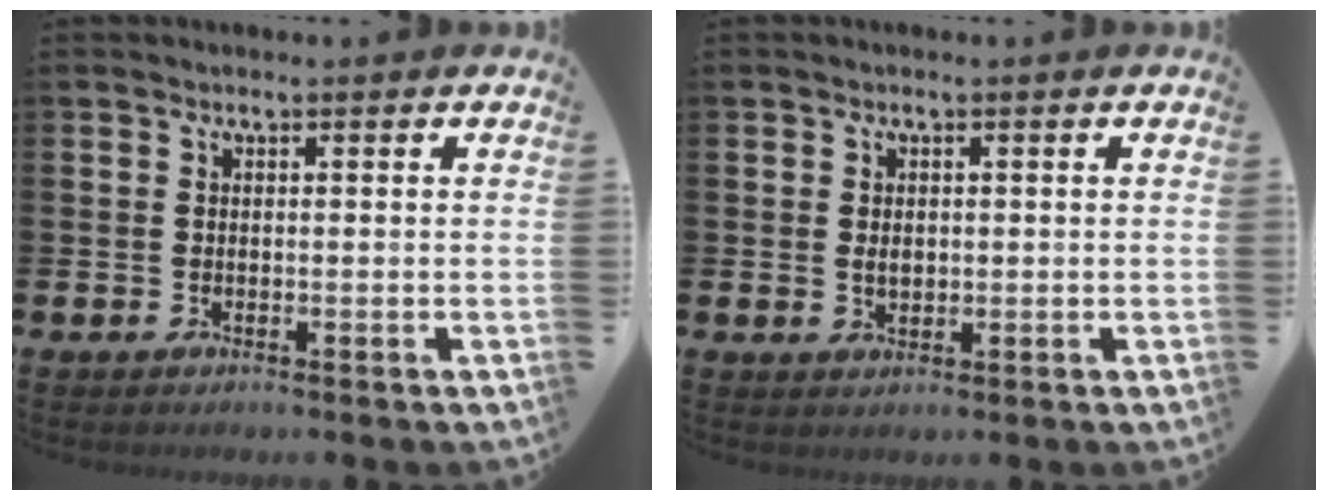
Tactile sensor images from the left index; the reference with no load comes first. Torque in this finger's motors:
{"motor_torque": [0.22, 0.12, 0.03, 0.03]}